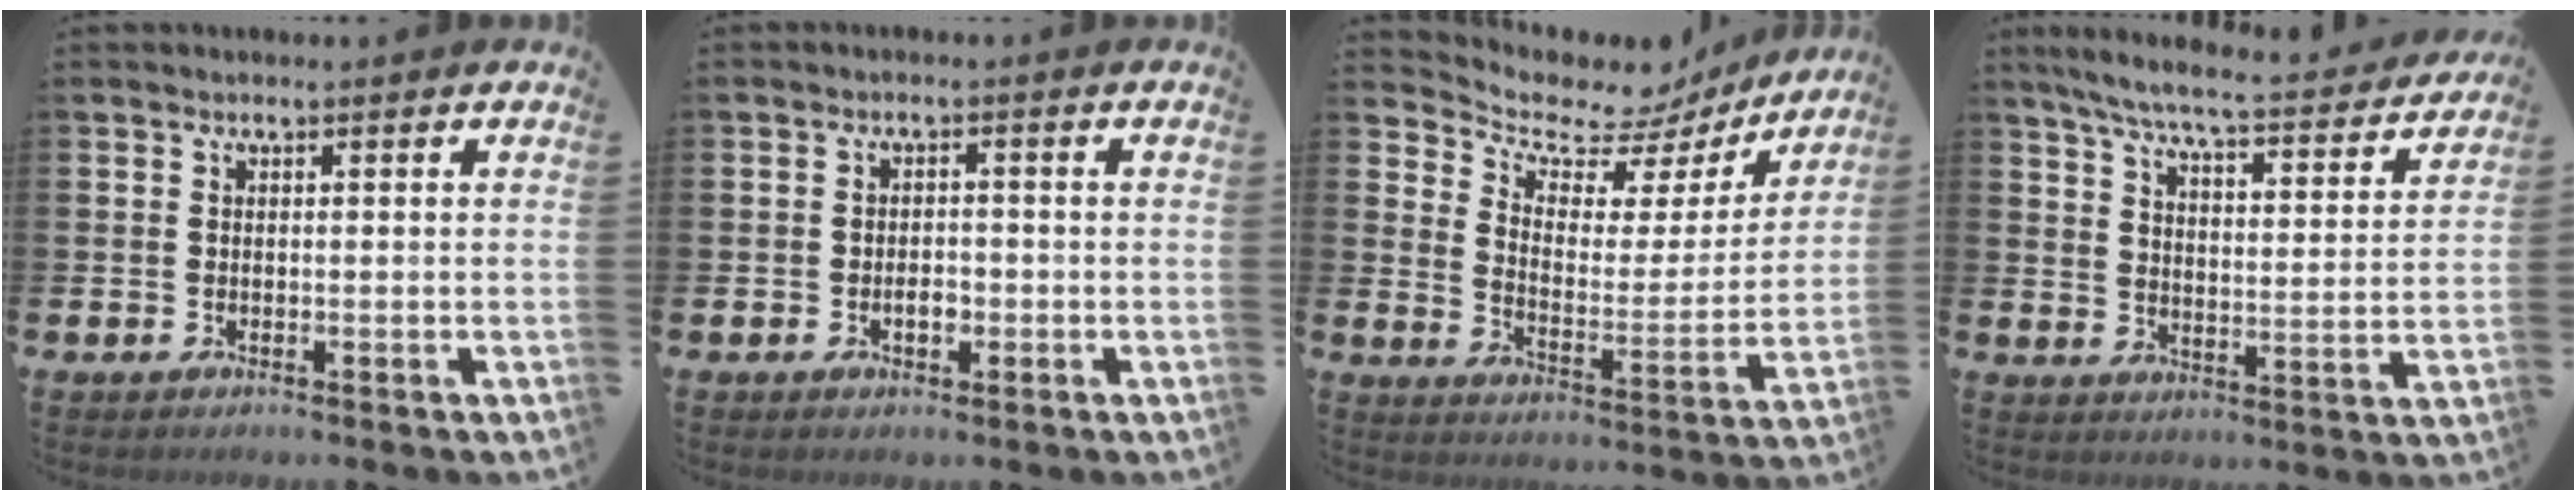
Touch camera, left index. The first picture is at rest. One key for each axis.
{"total": 2.0, "fx": -0.7, "fy": 1.2, "fz": 1.4, "tx": -0.018, "ty": -0.001, "tz": -0.016}
{"total": 7.9, "fx": 6.8, "fy": 3.2, "fz": 2.3, "tx": -0.073, "ty": -0.055, "tz": 0.113}
{"total": 6.3, "fx": 5.6, "fy": 0.3, "fz": 2.9, "tx": -0.085, "ty": -0.041, "tz": 0.090}